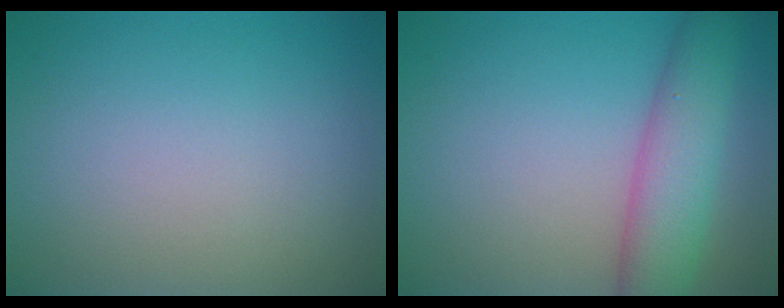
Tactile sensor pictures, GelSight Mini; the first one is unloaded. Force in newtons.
{"total": 5.7, "press": 5.7, "slide": 0.2}